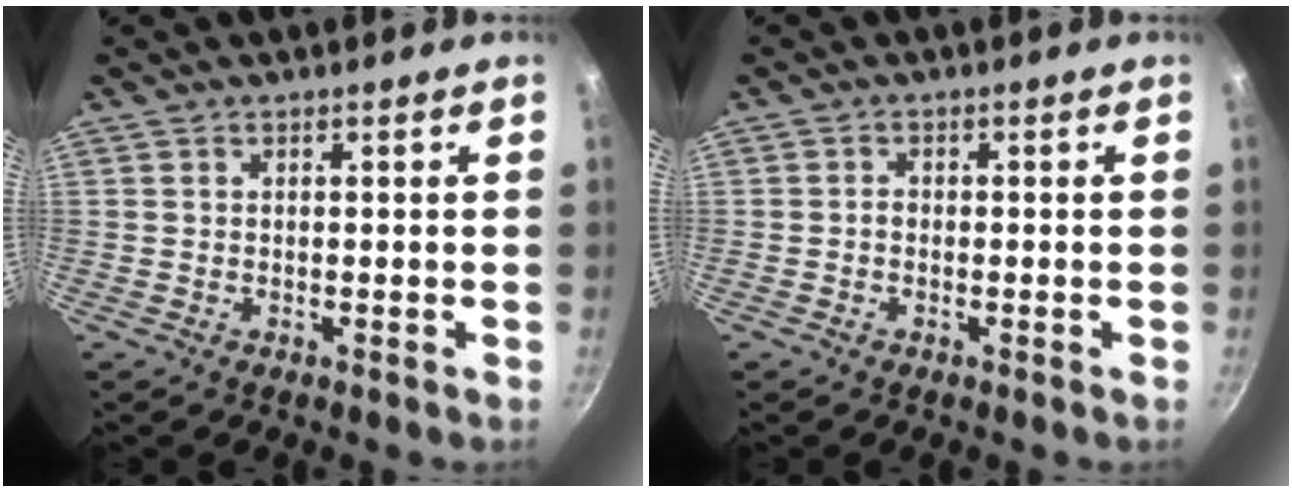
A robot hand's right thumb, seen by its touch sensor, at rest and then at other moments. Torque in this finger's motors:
{"motor_torque": [-0.01, 0.37, 0.70, 0.10, -0.05]}